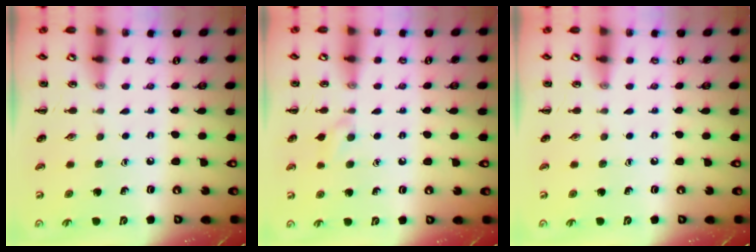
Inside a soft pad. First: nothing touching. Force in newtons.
{"total": 5.5, "press": 5.1, "slide": 2.1}
{"total": 0.0}